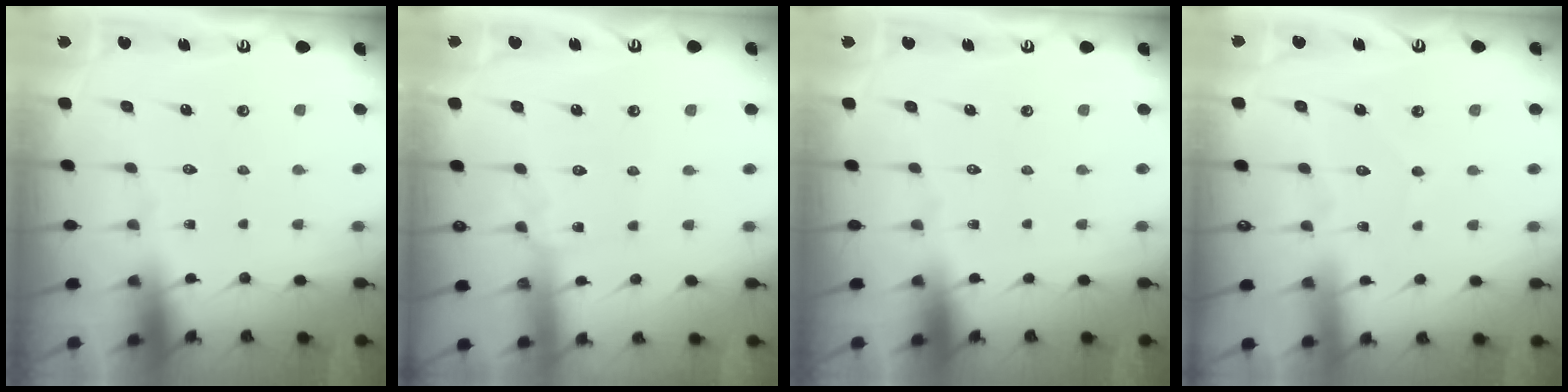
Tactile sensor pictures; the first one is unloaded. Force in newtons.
{"total": 1.8, "press": 1.8, "slide": 0.2}
{"total": 0.0}
{"total": 4.7, "press": 4.7, "slide": 0.6}